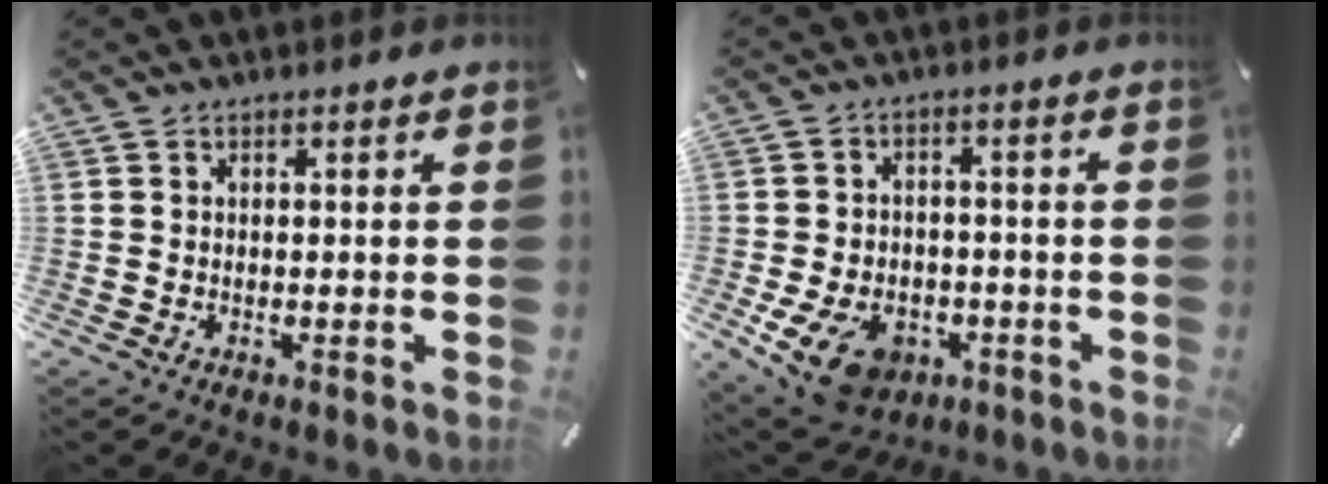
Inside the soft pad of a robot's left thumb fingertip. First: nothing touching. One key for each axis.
{"total": 11.2, "fx": -5.2, "fy": 7.6, "fz": 6.4, "tx": -0.129, "ty": 0.026, "tz": -0.091}